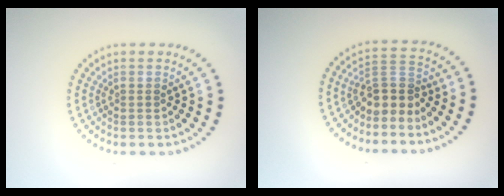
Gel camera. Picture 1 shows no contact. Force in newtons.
{"total": 2.7, "press": 2.0, "slide": 1.7}